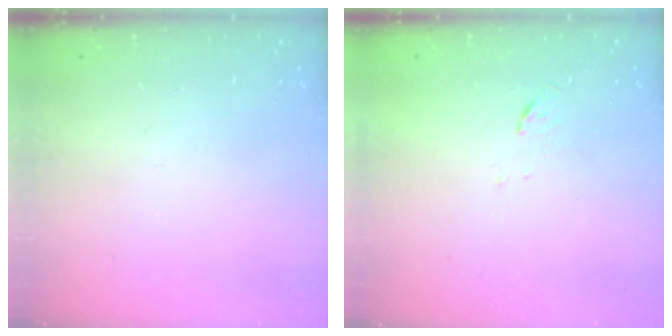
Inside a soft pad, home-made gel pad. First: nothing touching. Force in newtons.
{"total": 3.1, "press": 2.8, "slide": 1.2}